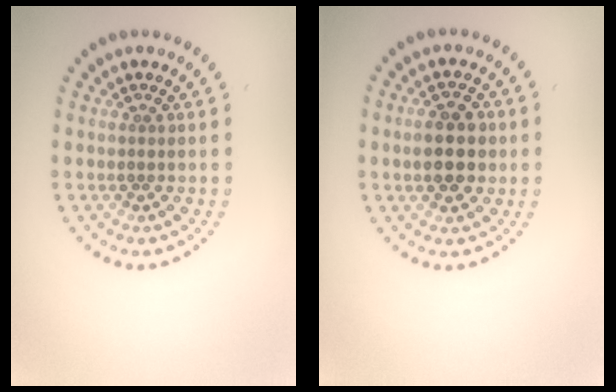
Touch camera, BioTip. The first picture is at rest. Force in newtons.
{"total": 4.3, "press": 4.3, "slide": 0.2}